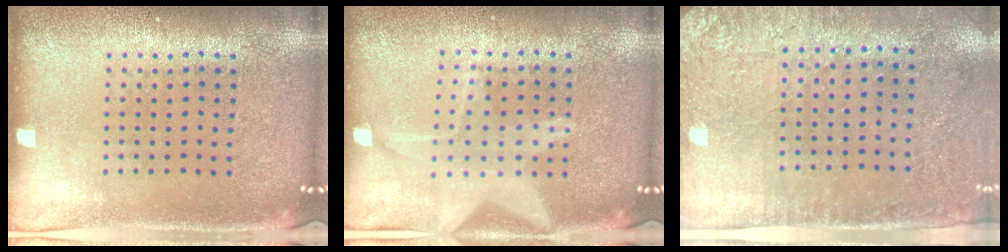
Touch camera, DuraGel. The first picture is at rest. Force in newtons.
{"total": 1.8, "press": 1.8, "slide": 0.1}
{"total": 2.8, "press": 2.3, "slide": 1.6}